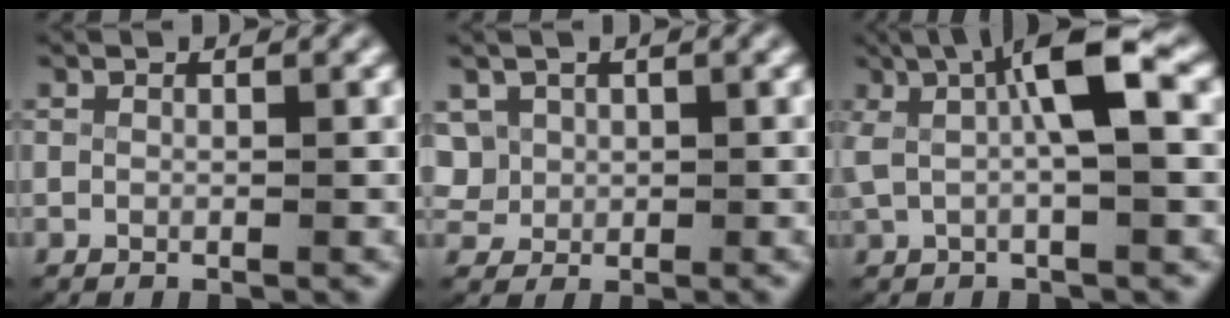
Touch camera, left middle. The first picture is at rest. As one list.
[{"total": 3.5, "force": [0.8, 3.1, 1.3], "torque": [-0.054, -0.016, 0.025]}, {"total": 6.8, "force": [1.9, 2.1, 6.2], "torque": [-0.110, 0.024, 0.022]}]